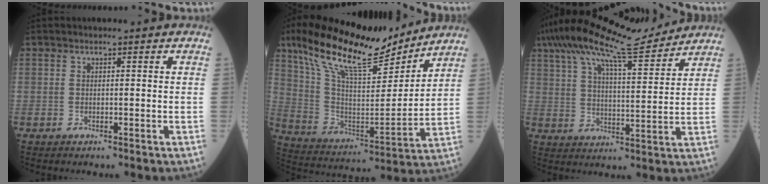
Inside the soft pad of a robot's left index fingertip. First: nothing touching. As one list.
[{"total": 19.7, "force": [15.7, 4.1, 11.1], "torque": [-0.204, 0.009, 0.284]}, {"total": 16.4, "force": [14.2, 1.5, 8.1], "torque": [-0.154, 0.023, 0.227]}]